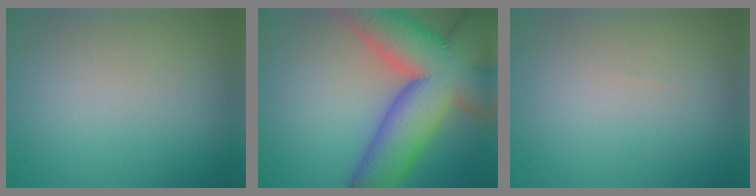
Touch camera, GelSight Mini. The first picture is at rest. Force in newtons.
{"total": 15.6, "press": 15.6, "slide": 0.9}
{"total": 0.0}